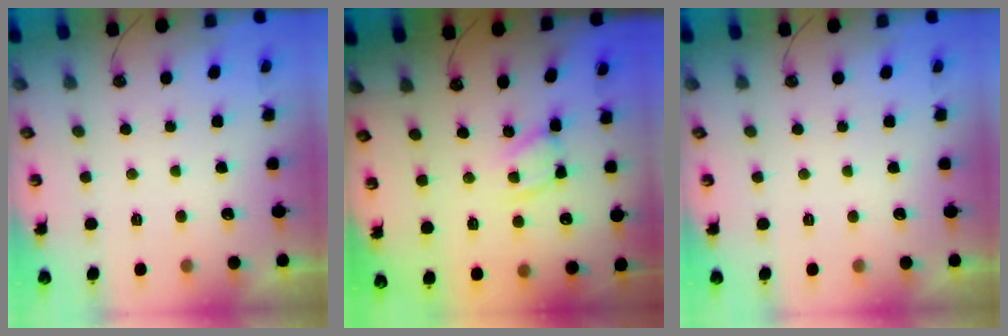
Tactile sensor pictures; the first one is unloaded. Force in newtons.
{"total": 6.1, "press": 6.1, "slide": 0.4}
{"total": 0.0}